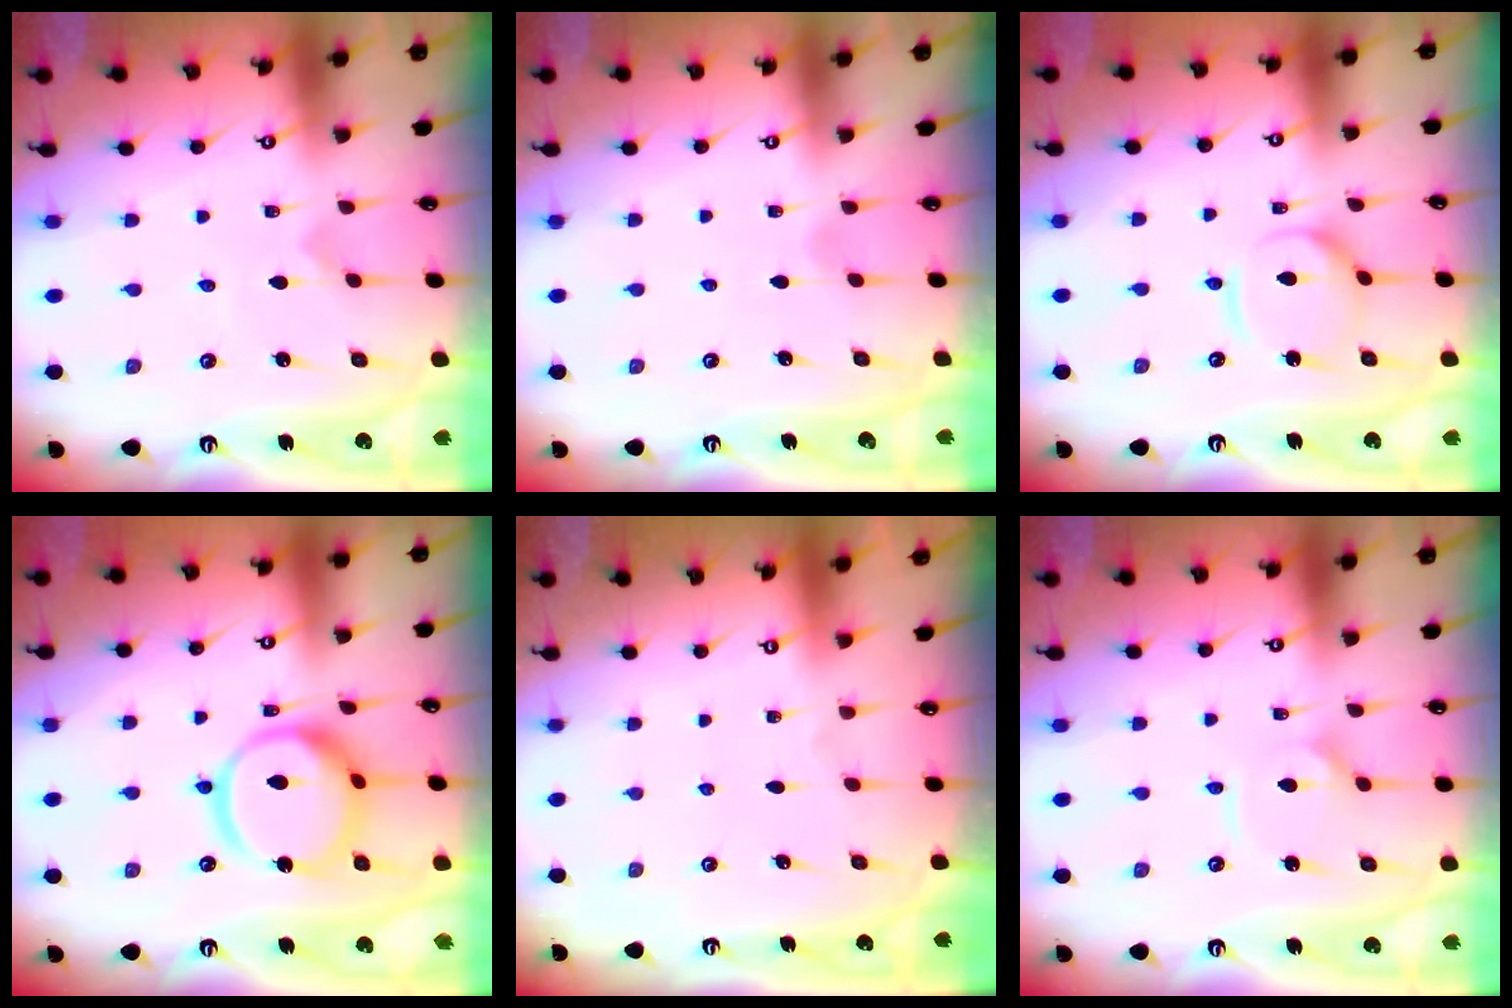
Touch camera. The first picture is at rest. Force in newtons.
{"total": 1.0, "press": 1.0, "slide": 0.2}
{"total": 8.6, "press": 8.5, "slide": 0.7}
{"total": 15.0, "press": 14.9, "slide": 1.4}
{"total": 0.0}
{"total": 4.2, "press": 4.1, "slide": 0.5}